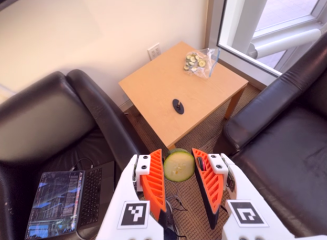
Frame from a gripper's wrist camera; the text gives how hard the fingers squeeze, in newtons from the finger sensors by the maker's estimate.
{"total": 8.5, "left": 8.4, "right": 8.6}